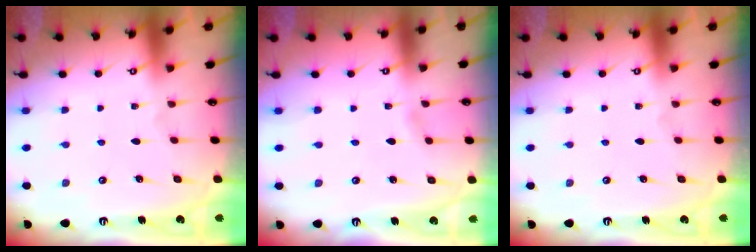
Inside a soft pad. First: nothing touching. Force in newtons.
{"total": 1.3, "press": 1.3, "slide": 0.2}
{"total": 0.0}